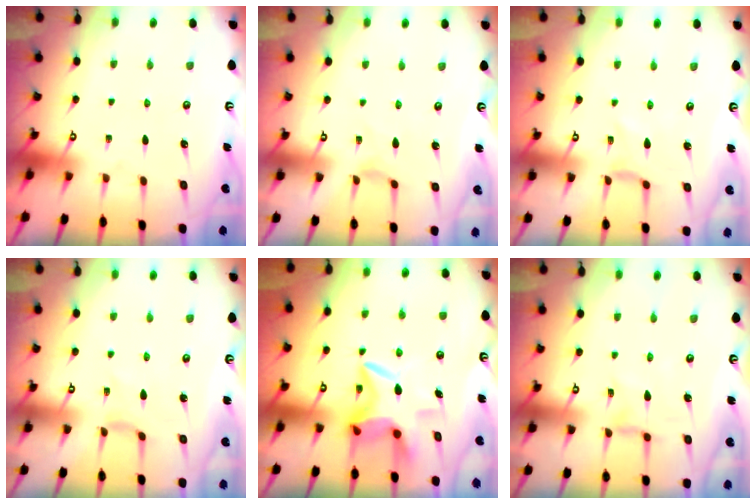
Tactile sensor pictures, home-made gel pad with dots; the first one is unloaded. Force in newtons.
{"total": 0.7, "press": 0.6, "slide": 0.2}
{"total": 0.0}
{"total": 2.0, "press": 2.0, "slide": 0.3}
{"total": 10.3, "press": 10.2, "slide": 1.7}
{"total": 1.2, "press": 1.2, "slide": 0.3}